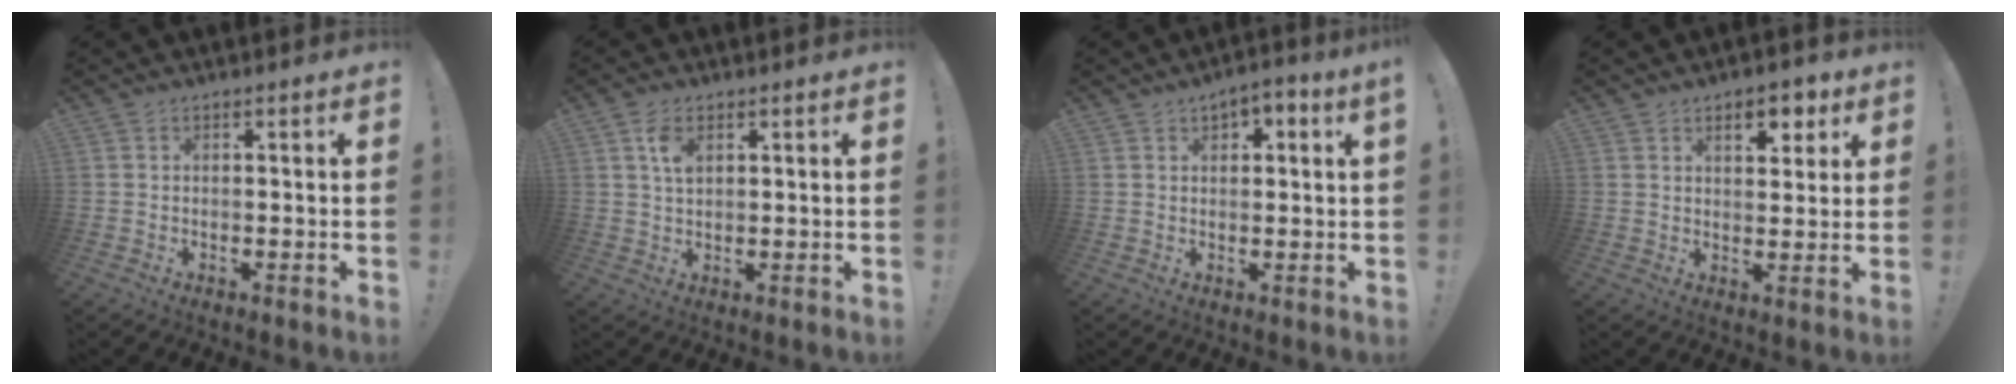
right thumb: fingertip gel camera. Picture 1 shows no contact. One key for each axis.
{"total": 4.9, "fx": 2.0, "fy": 2.7, "fz": 3.5, "tx": -0.058, "ty": 0.000, "tz": 0.035}
{"total": 3.3, "fx": 1.4, "fy": 1.4, "fz": 2.7, "tx": -0.039, "ty": 0.004, "tz": 0.021}
{"total": 7.1, "fx": 3.9, "fy": 3.6, "fz": 4.7, "tx": -0.048, "ty": -0.014, "tz": 0.061}